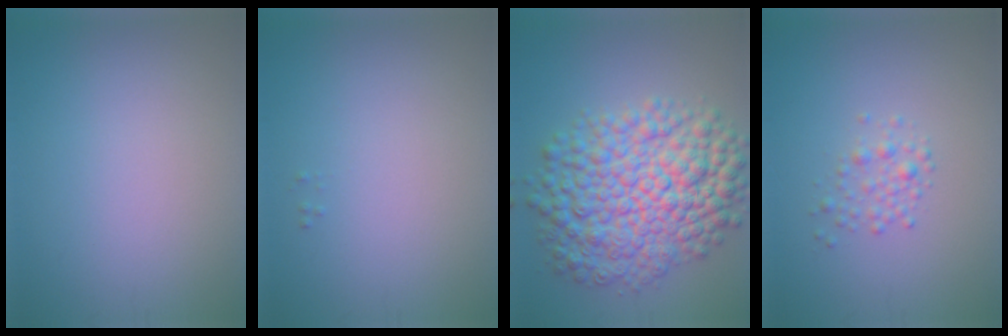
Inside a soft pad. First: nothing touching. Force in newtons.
{"total": 0.0}
{"total": 10.8, "press": 10.8, "slide": 0.1}
{"total": 2.2, "press": 2.2, "slide": 0.1}